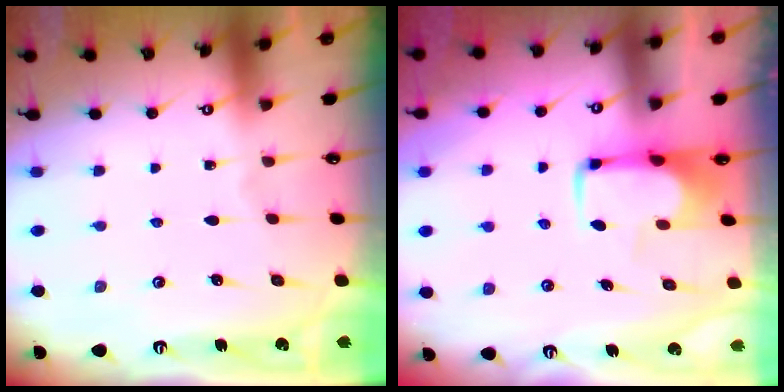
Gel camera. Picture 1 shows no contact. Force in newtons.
{"total": 2.0, "press": 1.9, "slide": 0.4}